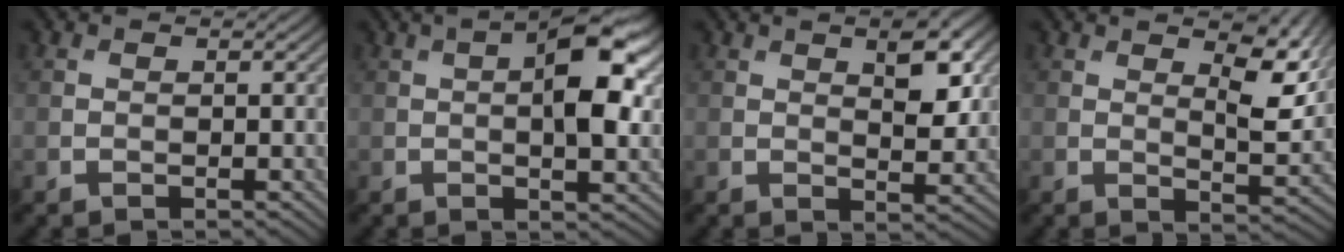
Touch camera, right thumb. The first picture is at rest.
{"total": 8.7, "force": [1.4, 3.0, 8.0], "torque": [-0.124, 0.008, 0.020]}
{"total": 5.4, "force": [2.2, 1.9, 4.5], "torque": [-0.074, -0.002, 0.036]}
{"total": 7.5, "force": [3.8, 2.4, 6.0], "torque": [-0.105, -0.004, 0.061]}